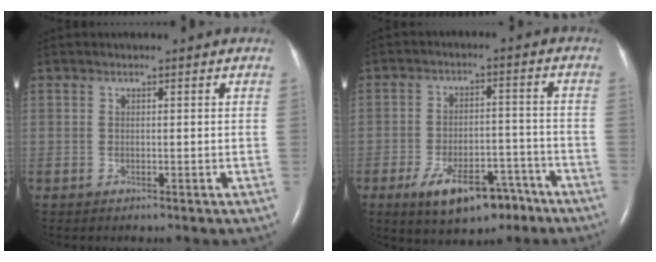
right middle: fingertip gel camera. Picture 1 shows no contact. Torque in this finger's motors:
{"motor_torque": [1.17, -0.97, 0.29, 0.07]}